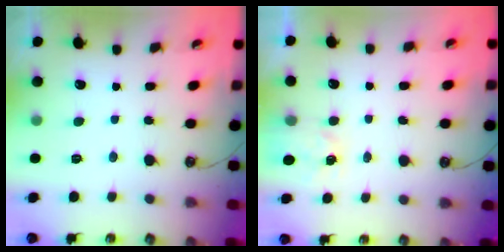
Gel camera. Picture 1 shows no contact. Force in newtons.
{"total": 3.0, "press": 3.0, "slide": 0.3}